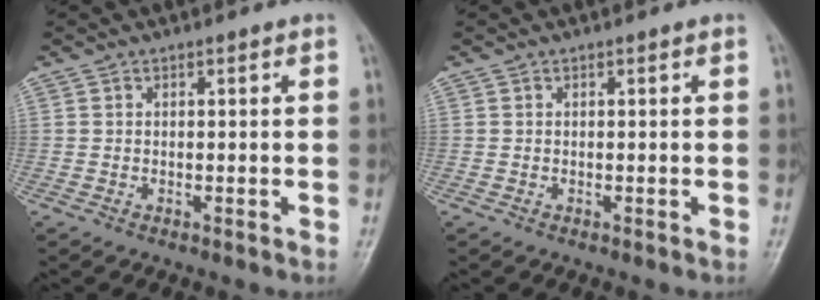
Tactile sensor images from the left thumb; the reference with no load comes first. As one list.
[{"total": 0.0}]